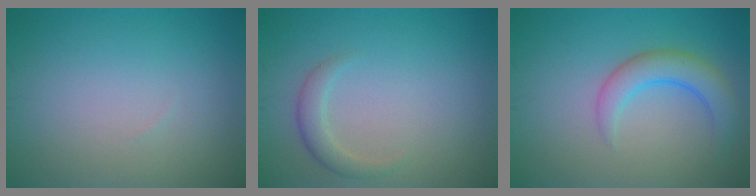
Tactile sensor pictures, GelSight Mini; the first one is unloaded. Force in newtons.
{"total": 1.8, "press": 1.8, "slide": 0.1}
{"total": 3.7, "press": 3.7, "slide": 0.3}